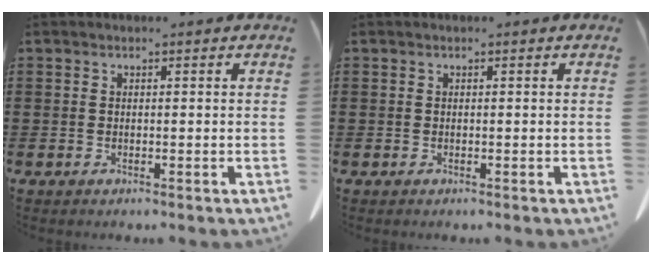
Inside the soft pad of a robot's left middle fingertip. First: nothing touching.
{"total": 0.0}